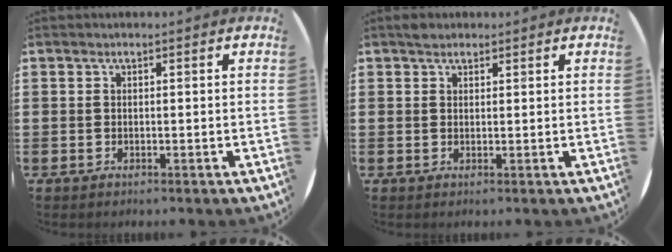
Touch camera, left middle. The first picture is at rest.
{"total": 1.2, "force": [1.1, 0.5, 0.1], "torque": [-0.002, 0.004, 0.021]}